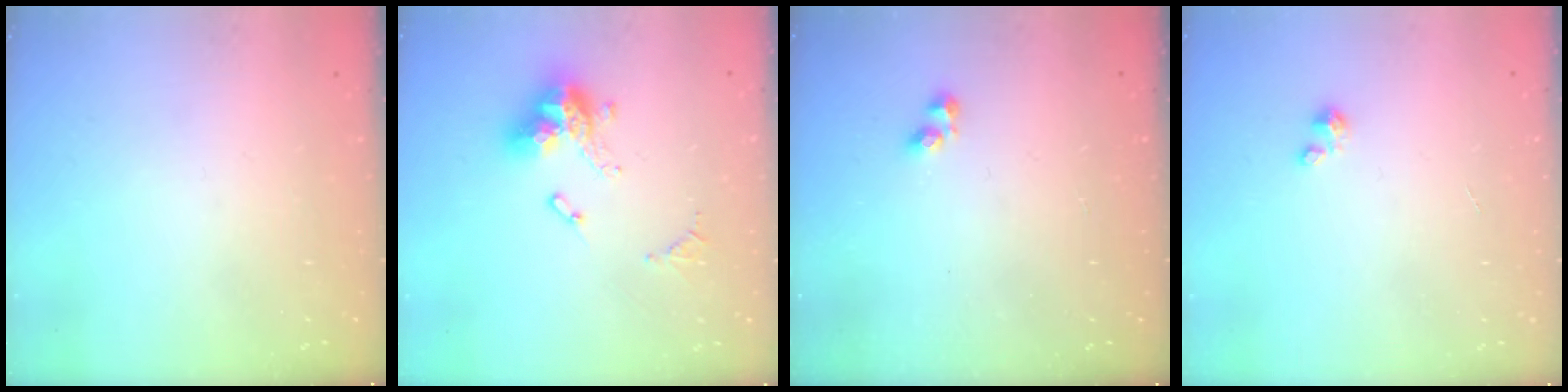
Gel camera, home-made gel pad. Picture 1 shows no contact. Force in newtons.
{"total": 13.9, "press": 13.9, "slide": 1.2}
{"total": 1.9, "press": 1.9, "slide": 0.3}
{"total": 1.2, "press": 1.1, "slide": 0.1}